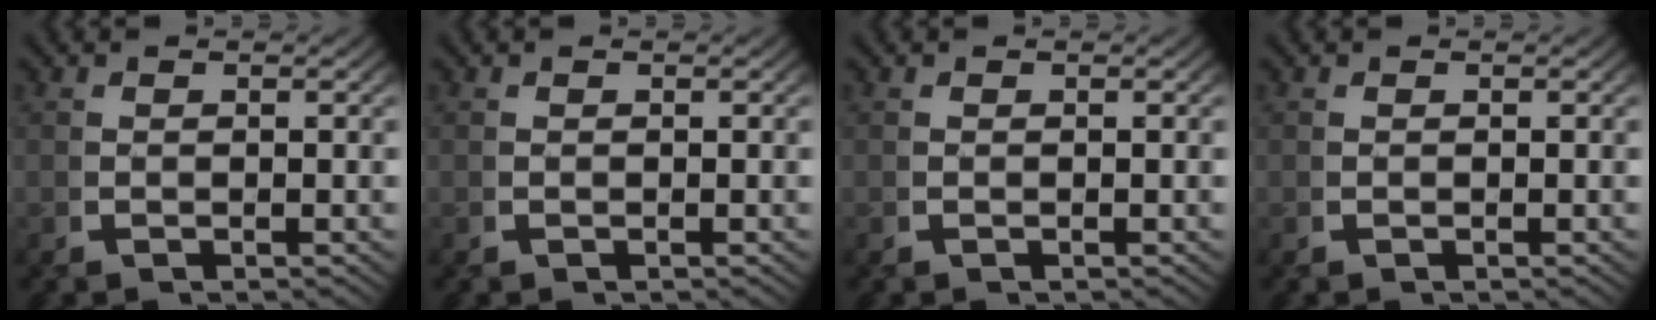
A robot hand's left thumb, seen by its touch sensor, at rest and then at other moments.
{"total": 0.0}
{"total": 0.0}
{"total": 0.0}